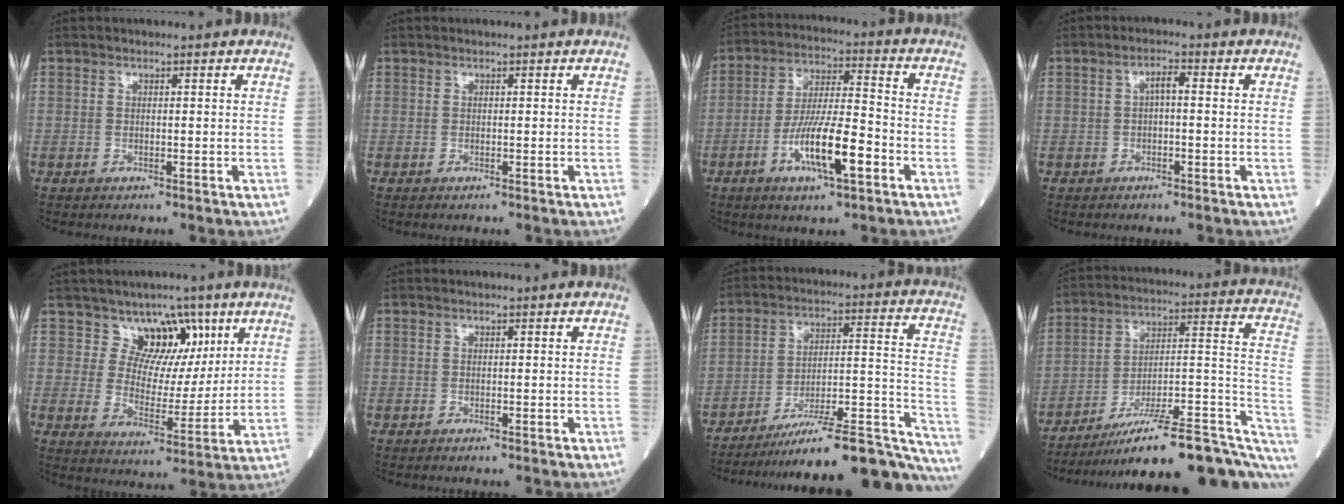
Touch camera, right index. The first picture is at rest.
{"total": 0.0}
{"total": 11.5, "force": [-4.7, 1.8, 10.4], "torque": [-0.193, -0.003, -0.081]}
{"total": 2.0, "force": [0.0, 0.5, 1.9], "torque": [-0.031, 0.006, 0.000]}
{"total": 7.8, "force": [4.8, 5.4, 2.8], "torque": [-0.031, 0.003, 0.083]}
{"total": 0.0}
{"total": 26.2, "force": [-23.2, 1.6, 12.1], "torque": [-0.091, 0.019, -0.329]}
{"total": 23.7, "force": [-16.9, 4.3, 16.1], "torque": [-0.157, 0.029, -0.246]}